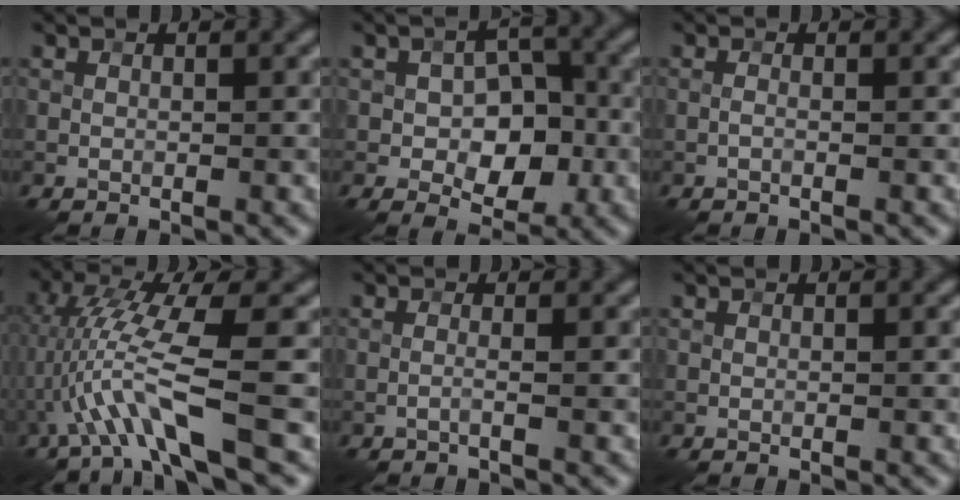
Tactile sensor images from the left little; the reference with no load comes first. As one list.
[{"total": 6.2, "force": [-1.0, 4.0, 4.7], "torque": [-0.066, -0.002, -0.020]}, {"total": 0.5, "force": [-0.3, 0.0, 0.4], "torque": [-0.011, 0.001, -0.007]}, {"total": 7.4, "force": [-2.2, 0.7, 7.1], "torque": [-0.147, 0.006, -0.037]}, {"total": 1.0, "force": [-0.3, 0.2, 0.9], "torque": [-0.013, -0.001, -0.015]}, {"total": 0.0}]